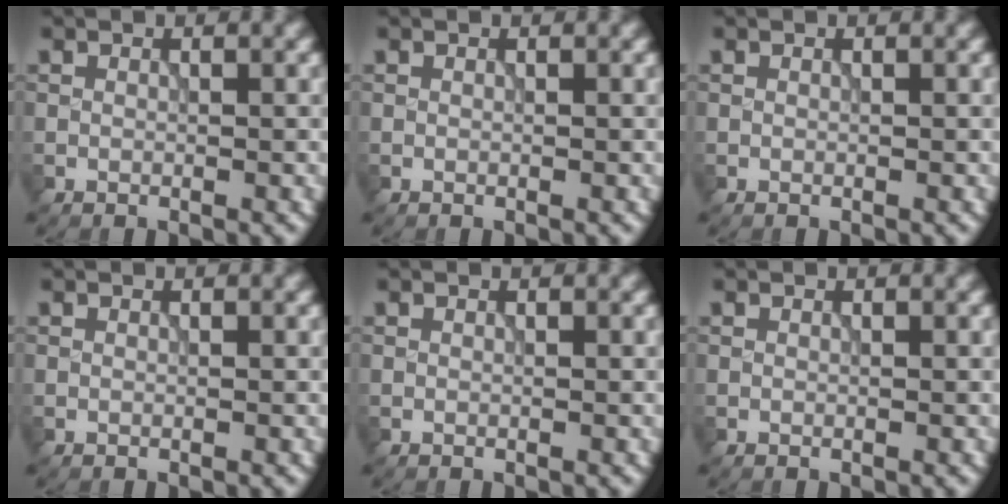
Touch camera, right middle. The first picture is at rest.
{"total": 0.0}
{"total": 0.0}
{"total": 0.0}
{"total": 0.0}
{"total": 0.0}